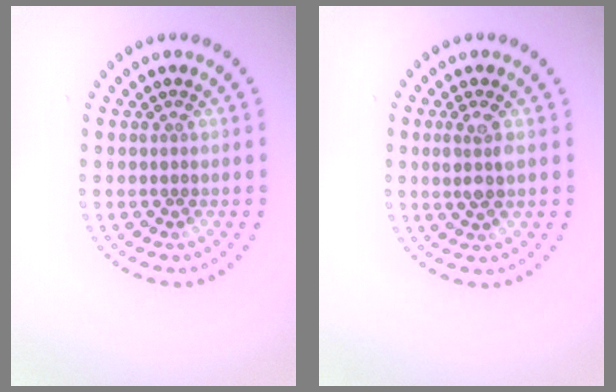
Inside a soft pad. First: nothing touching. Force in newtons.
{"total": 2.3, "press": 2.0, "slide": 1.1}